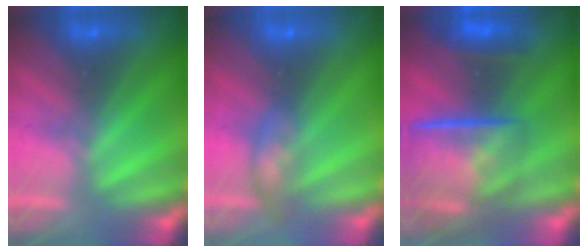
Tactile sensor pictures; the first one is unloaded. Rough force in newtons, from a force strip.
{"total": 2.3}
{"total": 7.6}